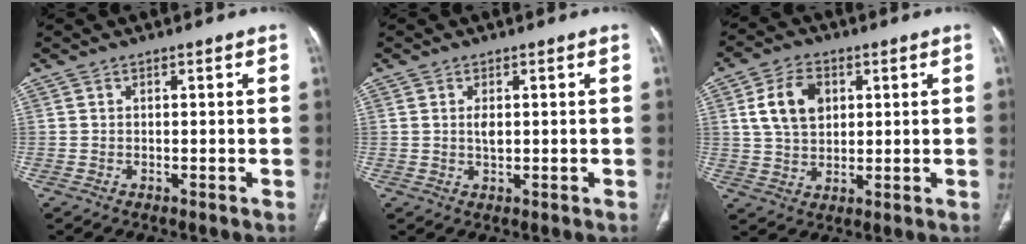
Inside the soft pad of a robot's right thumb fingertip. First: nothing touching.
{"total": 2.0, "force": [0.4, 1.0, 1.7], "torque": [-0.031, -0.003, 0.010]}
{"total": 9.4, "force": [2.7, 6.5, 6.3], "torque": [-0.101, -0.002, 0.052]}